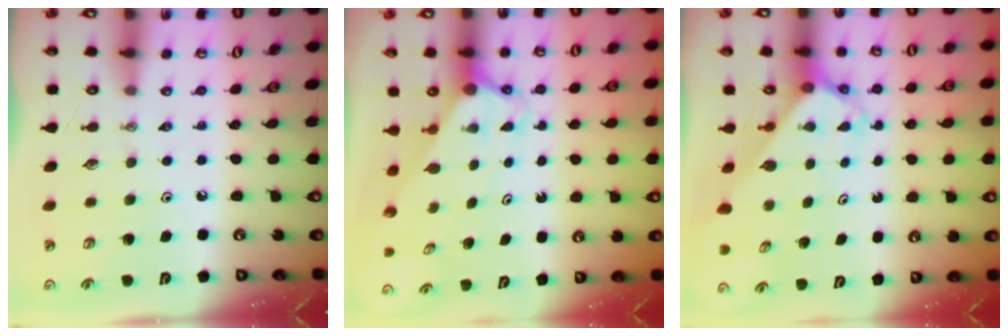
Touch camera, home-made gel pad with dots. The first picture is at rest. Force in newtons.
{"total": 2.9, "press": 2.9, "slide": 0.0}
{"total": 2.5, "press": 2.5, "slide": 0.1}